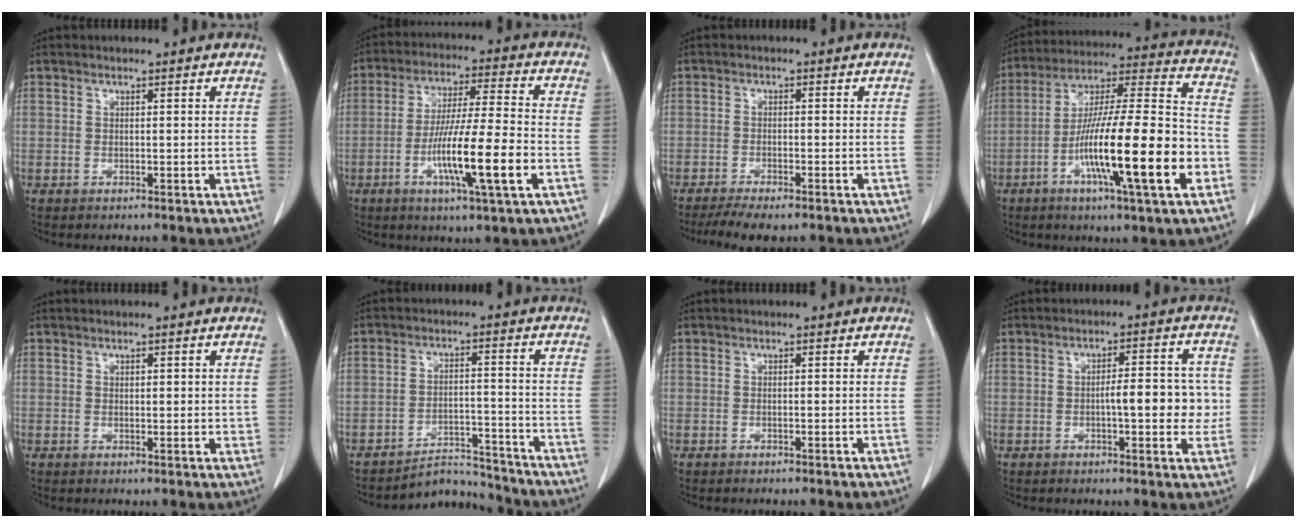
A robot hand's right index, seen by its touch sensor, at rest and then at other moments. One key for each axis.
{"total": 13.5, "fx": -4.4, "fy": 0.3, "fz": 12.8, "tx": -0.233, "ty": -0.011, "tz": -0.079}
{"total": 6.4, "fx": -5.1, "fy": 1.3, "fz": 3.6, "tx": -0.052, "ty": -0.010, "tz": -0.080}
{"total": 21.6, "fx": -7.2, "fy": 1.6, "fz": 20.3, "tx": -0.333, "ty": -0.009, "tz": -0.120}
{"total": 1.5, "fx": 0.7, "fy": 0.8, "fz": 1.1, "tx": -0.013, "ty": -0.004, "tz": 0.010}
{"total": 6.2, "fx": -6.0, "fy": 0.9, "fz": -1.1, "tx": 0.020, "ty": 0.024, "tz": -0.095}
{"total": 0.0}
{"total": 7.5, "fx": -0.6, "fy": 2.3, "fz": 7.1, "tx": -0.095, "ty": 0.015, "tz": -0.006}